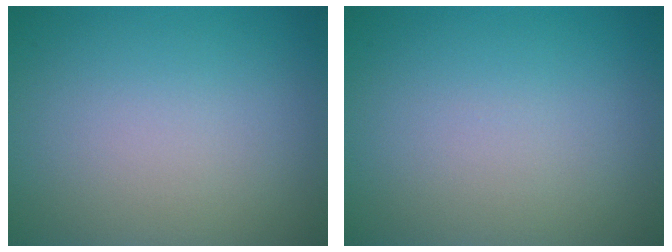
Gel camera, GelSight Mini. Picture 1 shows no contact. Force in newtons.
{"total": 0.0}